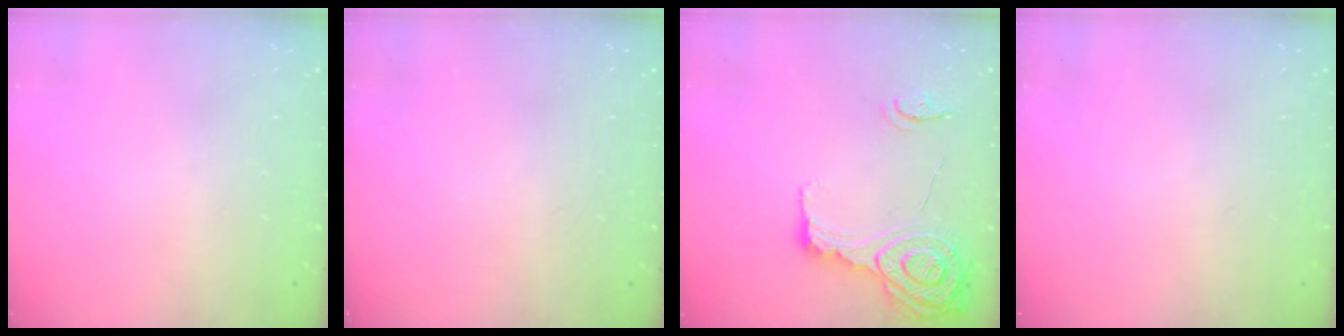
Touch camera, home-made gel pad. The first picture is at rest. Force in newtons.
{"total": 0.0}
{"total": 16.9, "press": 16.8, "slide": 1.4}
{"total": 0.0}